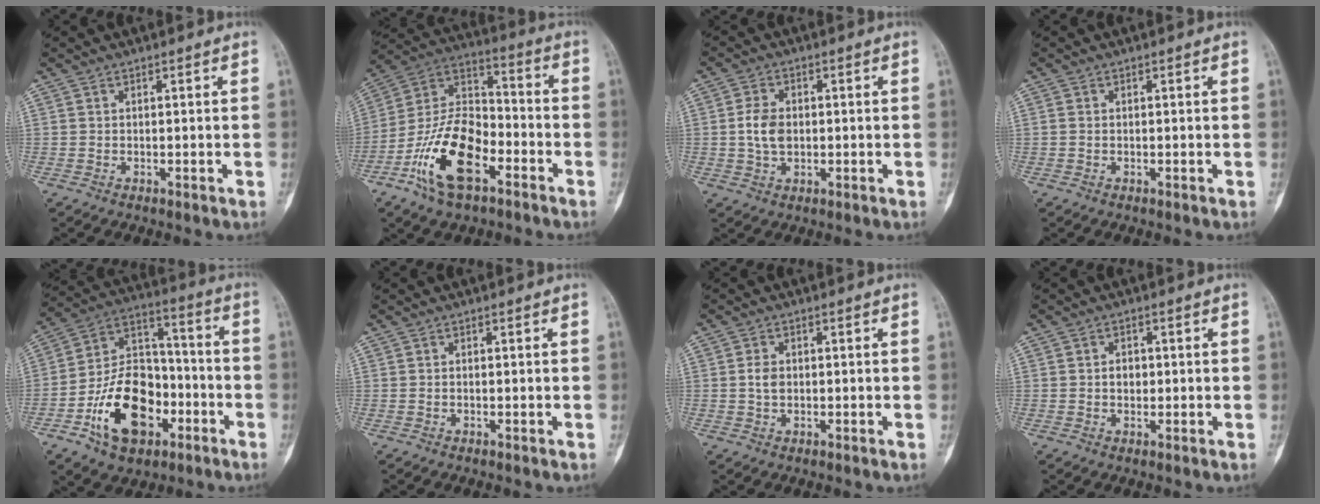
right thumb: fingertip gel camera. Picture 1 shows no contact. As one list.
[{"total": 18.2, "force": [-8.3, 9.4, 13.1], "torque": [-0.231, 0.060, -0.159]}, {"total": 5.3, "force": [0.0, 3.7, 3.9], "torque": [-0.071, 0.004, 0.000]}, {"total": 0.6, "force": [0.0, 0.5, 0.4], "torque": [-0.010, 0.001, 0.000]}, {"total": 19.3, "force": [-7.5, 12.6, 12.6], "torque": [-0.180, 0.062, -0.126]}, {"total": 0.0}, {"total": 2.6, "force": [0.1, 1.8, 1.8], "torque": [-0.030, 0.003, 0.002]}, {"total": 2.2, "force": [0.0, 1.7, 1.4], "torque": [-0.006, 0.004, 0.001]}]